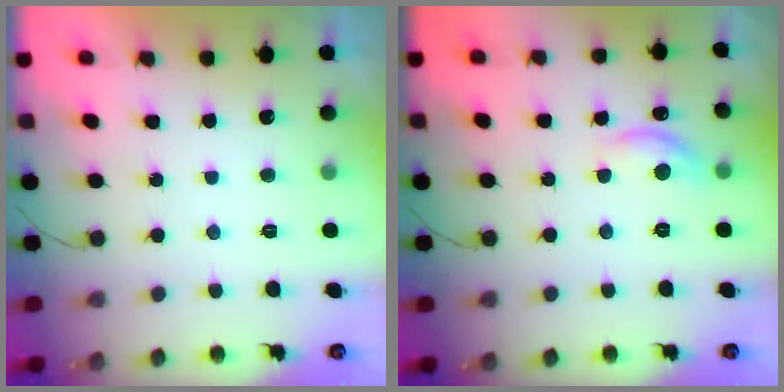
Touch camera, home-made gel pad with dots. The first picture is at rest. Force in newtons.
{"total": 10.0, "press": 10.0, "slide": 0.6}